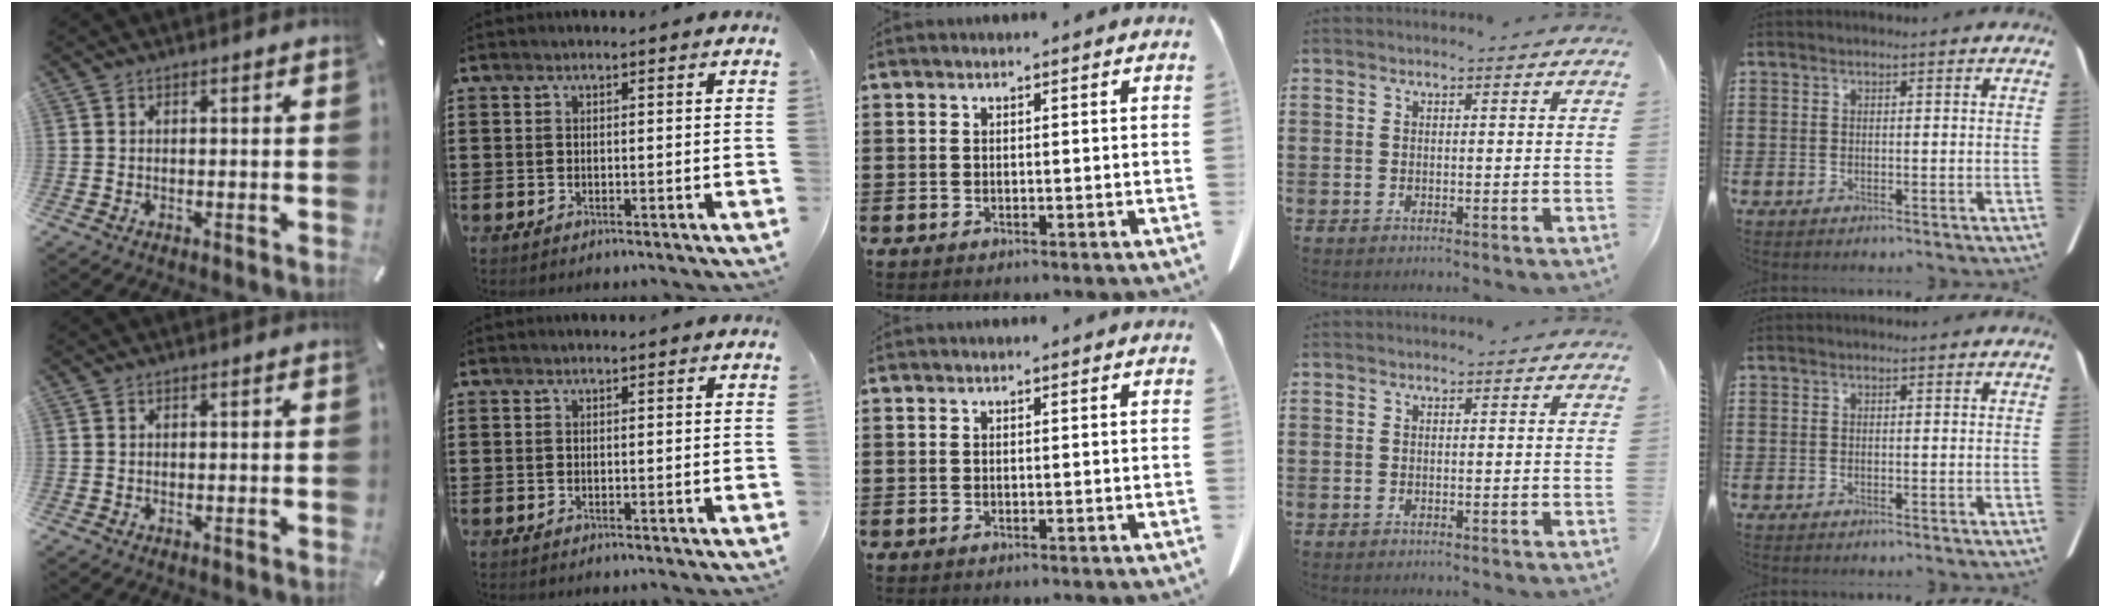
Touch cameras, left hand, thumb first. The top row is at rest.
{}